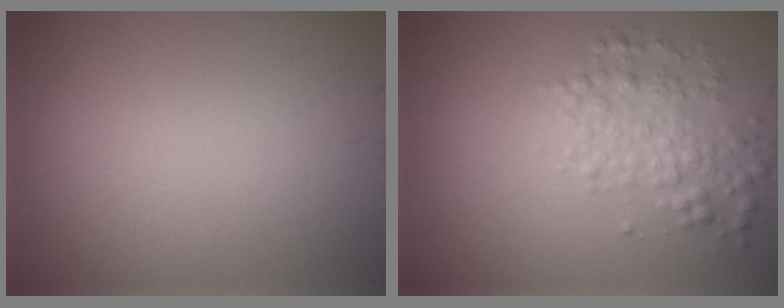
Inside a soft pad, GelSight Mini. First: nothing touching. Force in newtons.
{"total": 3.0, "press": 3.0, "slide": 0.0}